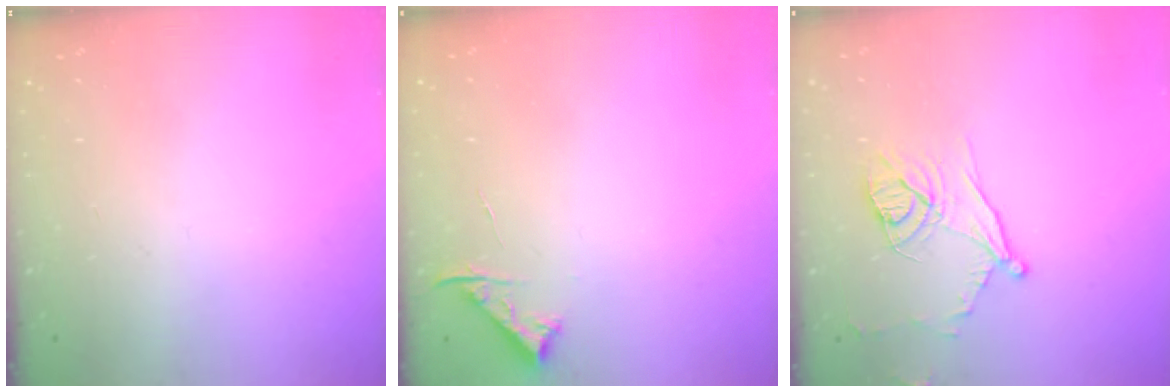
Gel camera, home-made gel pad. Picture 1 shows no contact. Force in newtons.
{"total": 4.7, "press": 4.6, "slide": 0.6}
{"total": 11.3, "press": 11.0, "slide": 2.3}